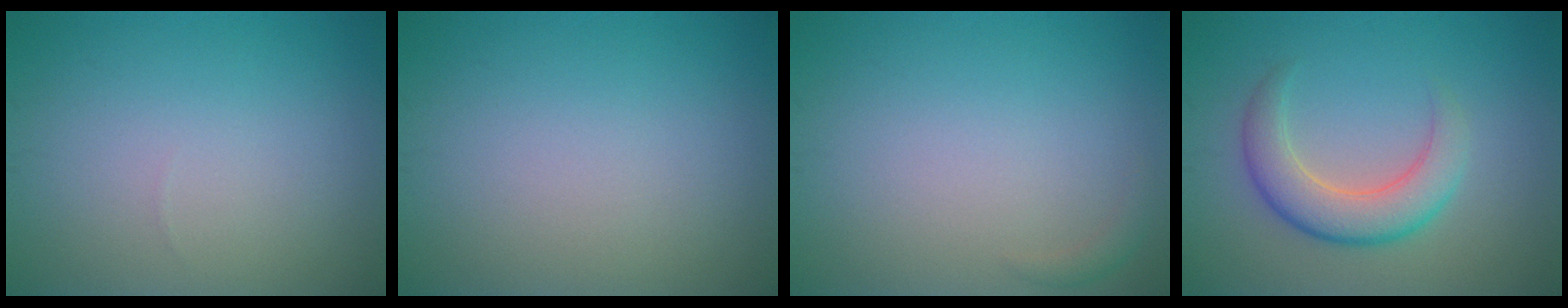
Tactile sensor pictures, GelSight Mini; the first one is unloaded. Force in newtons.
{"total": 0.0}
{"total": 0.9, "press": 0.9, "slide": 0.1}
{"total": 4.8, "press": 4.7, "slide": 0.4}